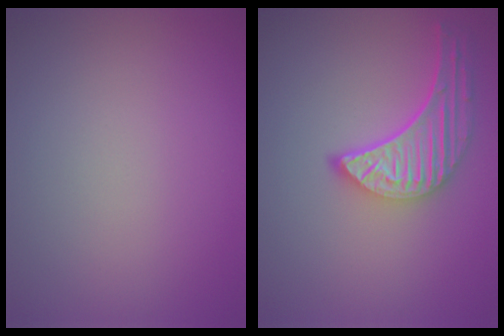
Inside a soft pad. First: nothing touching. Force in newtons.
{"total": 5.0, "press": 4.0, "slide": 3.1}